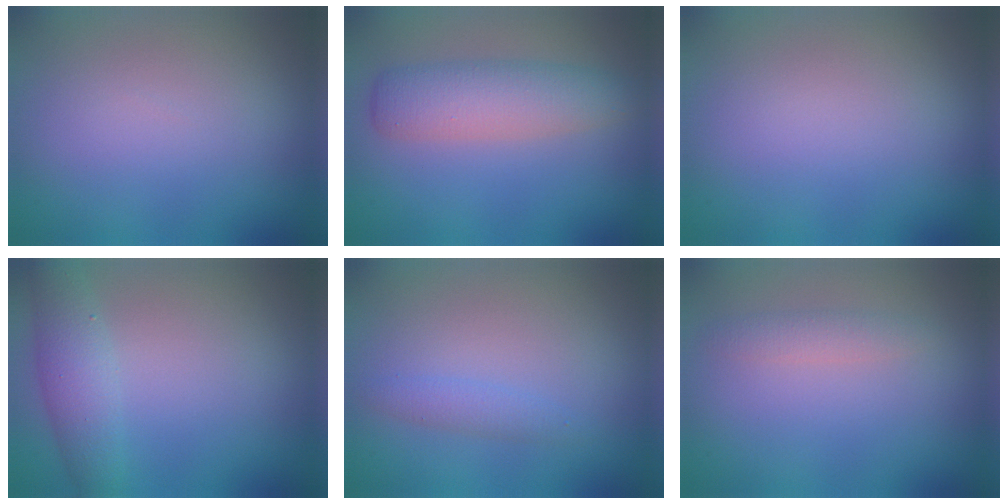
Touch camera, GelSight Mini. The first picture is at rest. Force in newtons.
{"total": 4.2, "press": 4.2, "slide": 0.1}
{"total": 0.0}
{"total": 3.2, "press": 3.2, "slide": 0.1}
{"total": 1.3, "press": 1.3, "slide": 0.1}
{"total": 1.4, "press": 1.4, "slide": 0.1}